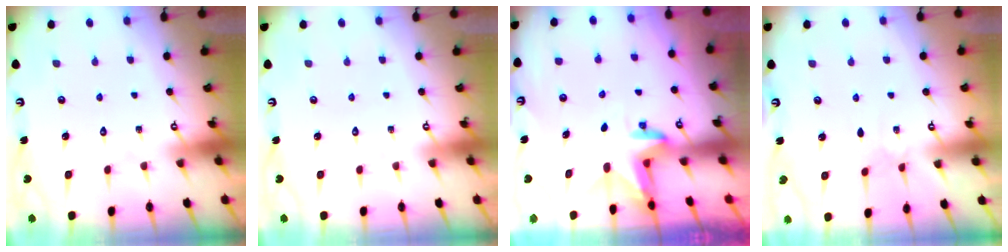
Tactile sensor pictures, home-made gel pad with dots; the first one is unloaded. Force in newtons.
{"total": 0.0}
{"total": 3.2, "press": 3.2, "slide": 0.1}
{"total": 2.8, "press": 2.7, "slide": 0.4}